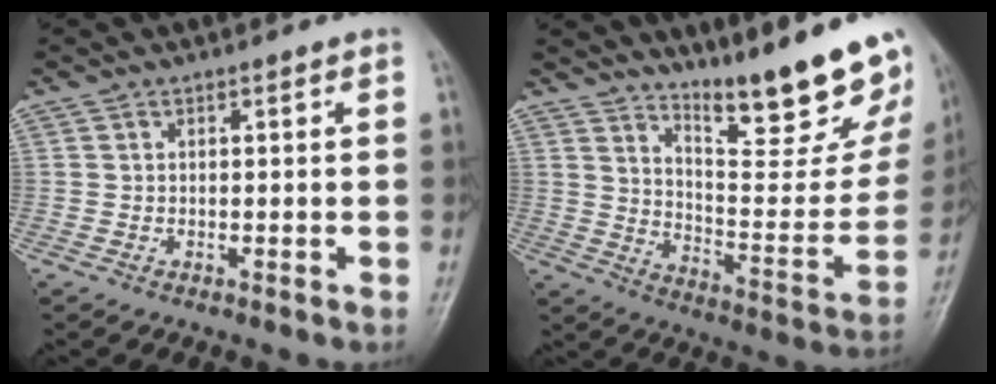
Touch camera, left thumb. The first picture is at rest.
{"total": 22.6, "force": [17.5, 4.2, 13.6], "torque": [-0.165, -0.128, 0.255]}